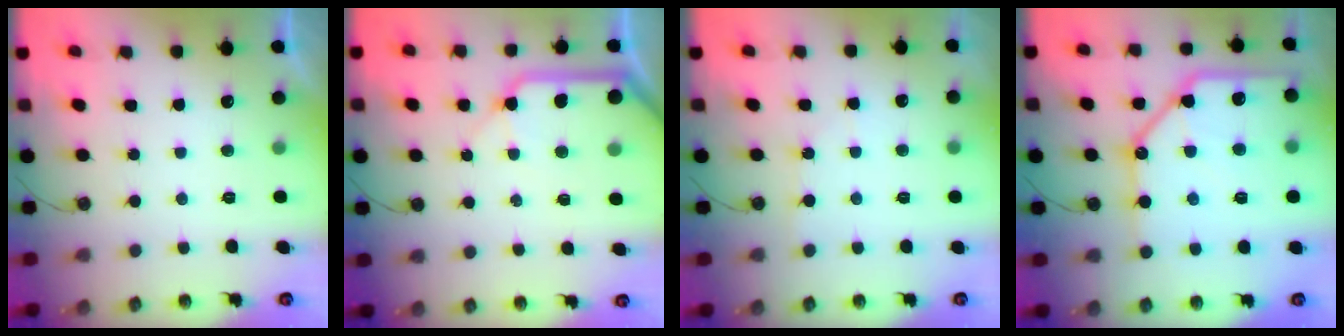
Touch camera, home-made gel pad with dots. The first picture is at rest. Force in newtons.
{"total": 12.0, "press": 11.9, "slide": 1.6}
{"total": 3.0, "press": 3.0, "slide": 0.4}
{"total": 20.6, "press": 20.4, "slide": 2.5}